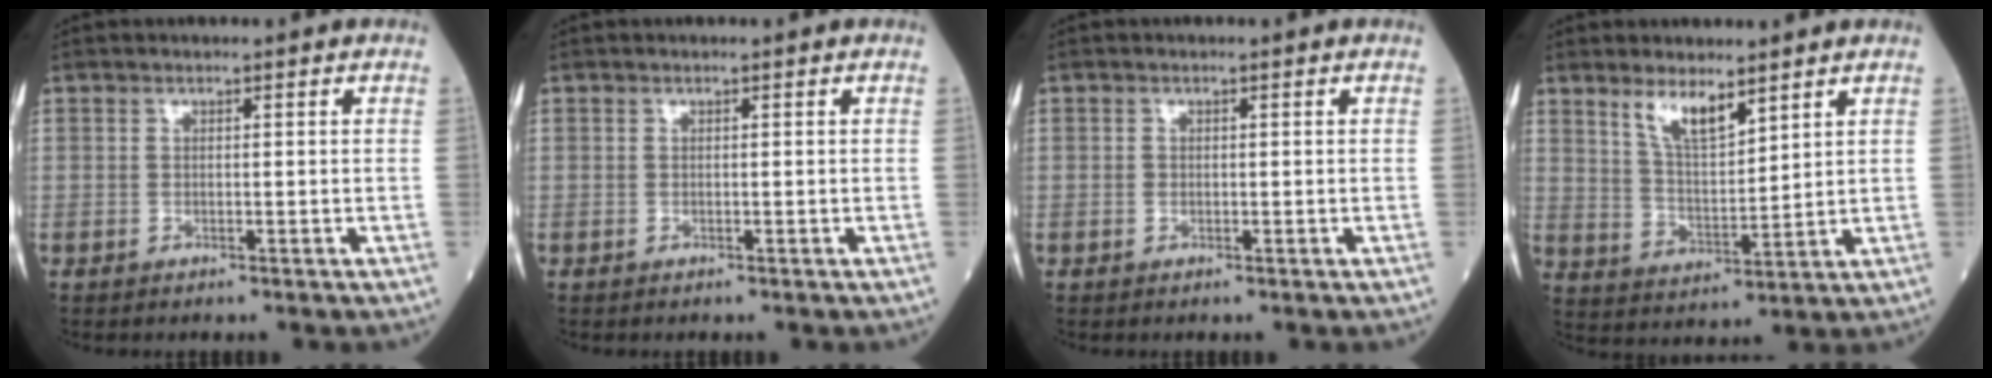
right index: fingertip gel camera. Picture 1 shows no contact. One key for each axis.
{"total": 0.0}
{"total": 0.5, "fx": -0.2, "fy": 0.5, "fz": 0.2, "tx": -0.004, "ty": 0.002, "tz": -0.004}
{"total": 6.6, "fx": 4.6, "fy": 1.7, "fz": 4.4, "tx": -0.089, "ty": -0.007, "tz": 0.092}